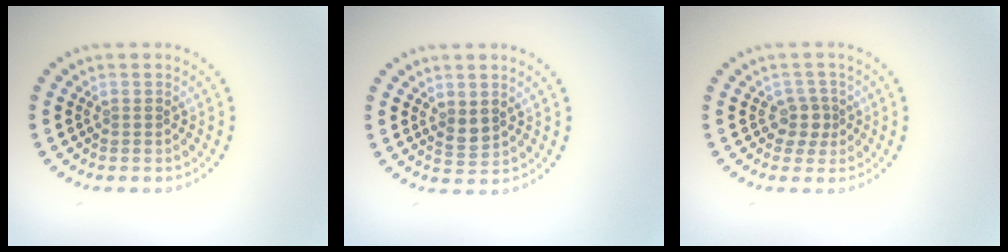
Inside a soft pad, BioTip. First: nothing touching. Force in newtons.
{"total": 1.5, "press": 1.4, "slide": 0.6}
{"total": 1.9, "press": 1.5, "slide": 1.2}